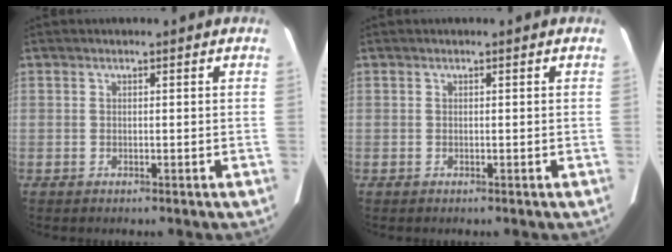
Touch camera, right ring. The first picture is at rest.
{"total": 0.0}